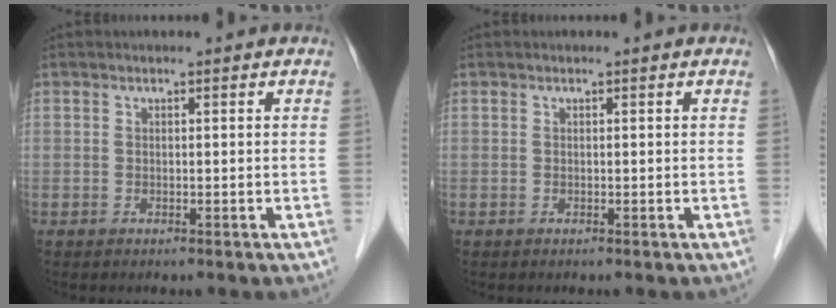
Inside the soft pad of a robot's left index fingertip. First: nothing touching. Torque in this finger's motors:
{"motor_torque": [0.01, 0.00, -0.03, -0.01]}